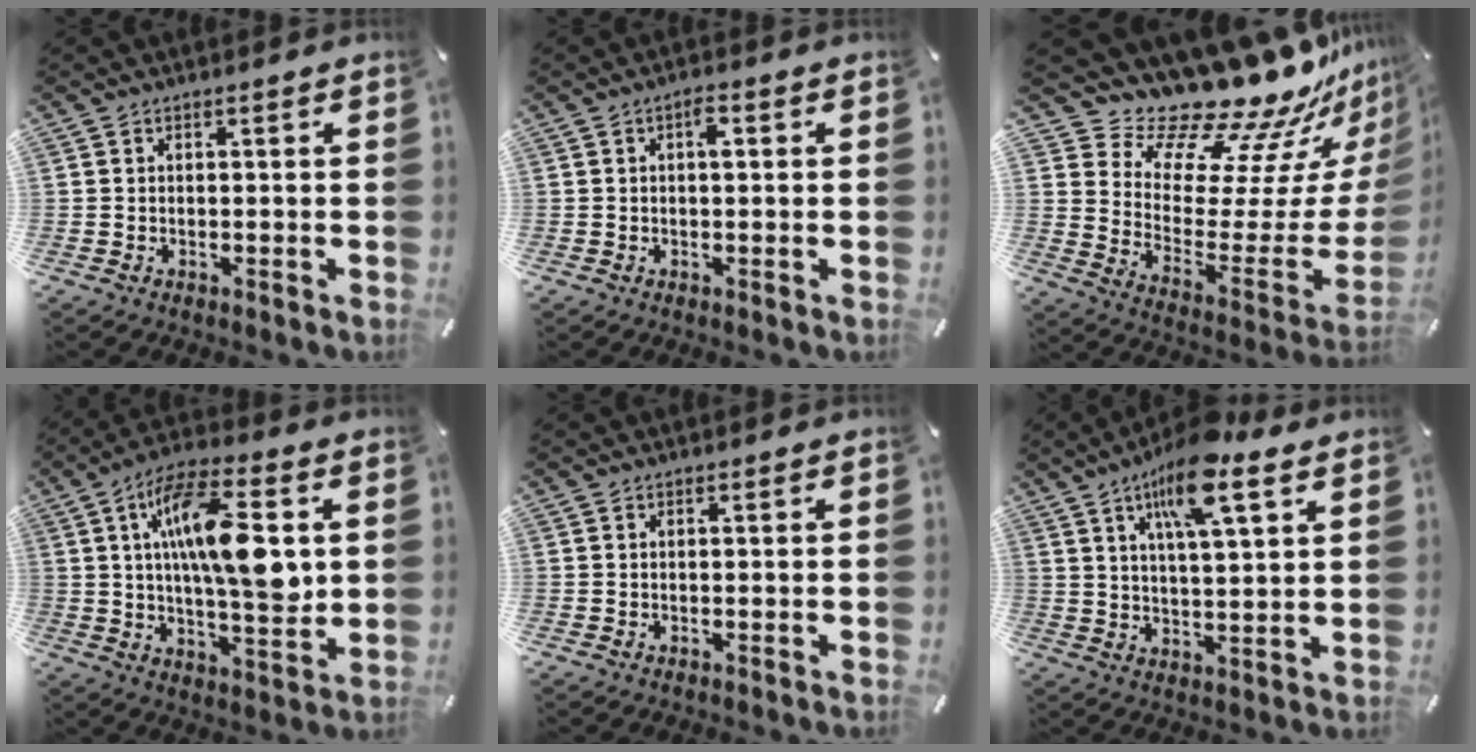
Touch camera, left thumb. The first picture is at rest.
{"total": 2.4, "force": [0.5, 1.0, 2.1], "torque": [-0.028, 0.002, 0.002]}
{"total": 21.4, "force": [20.0, 6.4, 4.4], "torque": [-0.065, -0.195, 0.343]}
{"total": 18.0, "force": [4.0, 6.7, 16.2], "torque": [-0.281, -0.003, 0.061]}
{"total": 0.0}
{"total": 13.6, "force": [8.7, 3.8, 9.8], "torque": [-0.166, -0.027, 0.146]}